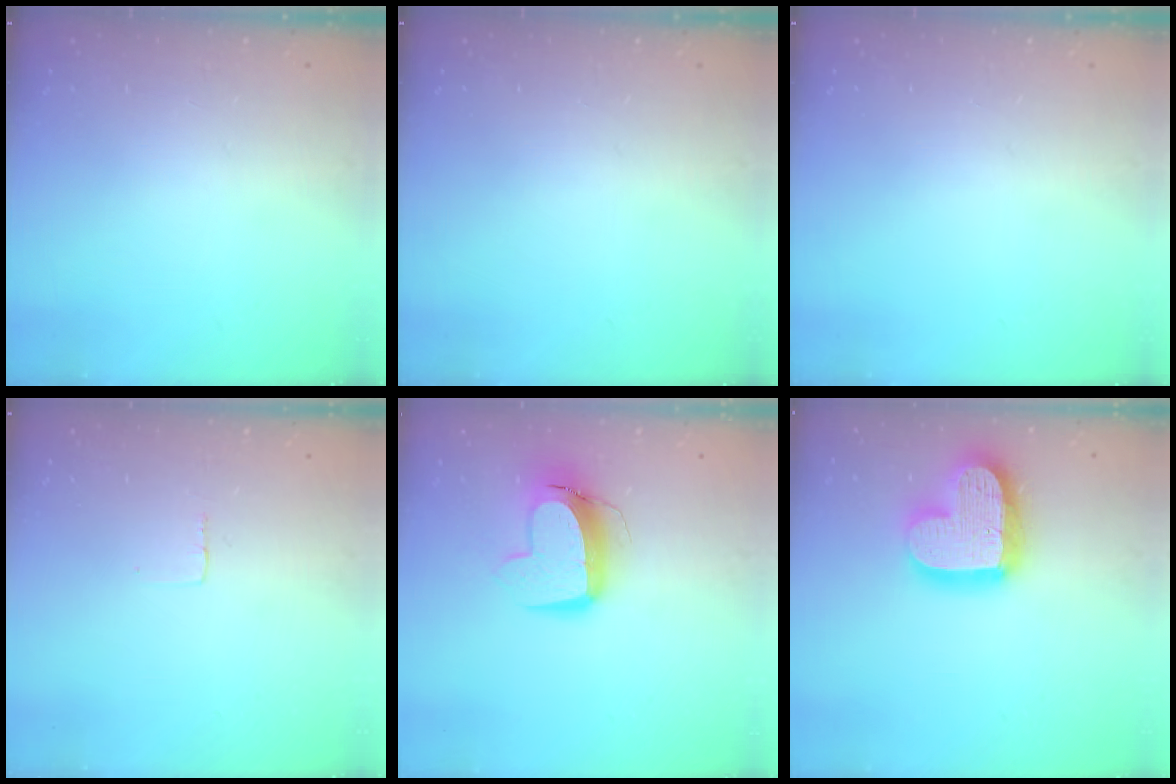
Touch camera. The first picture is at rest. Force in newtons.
{"total": 0.0}
{"total": 0.0}
{"total": 2.4, "press": 2.4, "slide": 0.1}
{"total": 11.5, "press": 11.4, "slide": 1.2}
{"total": 18.6, "press": 18.6, "slide": 1.3}